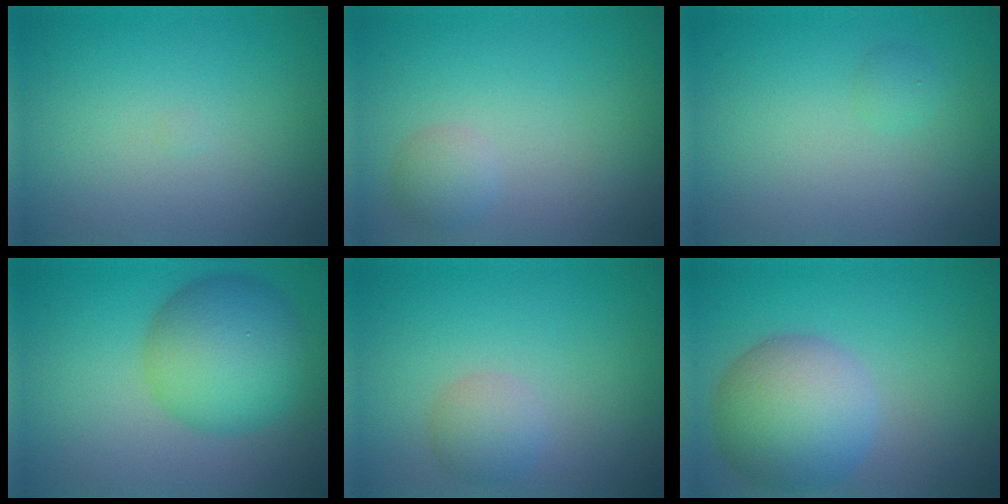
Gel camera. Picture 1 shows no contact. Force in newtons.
{"total": 1.6, "press": 1.6, "slide": 0.1}
{"total": 0.8, "press": 0.8, "slide": 0.0}
{"total": 7.7, "press": 7.7, "slide": 0.3}
{"total": 2.2, "press": 2.2, "slide": 0.1}
{"total": 7.3, "press": 7.3, "slide": 0.7}